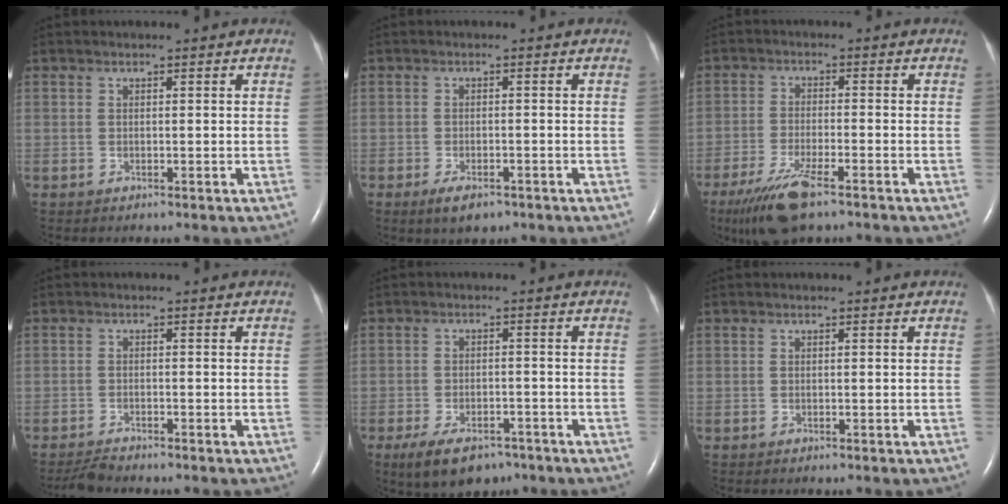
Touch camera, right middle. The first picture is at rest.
{"total": 3.5, "force": [-2.2, 1.4, 2.3], "torque": [-0.046, -0.005, -0.031]}
{"total": 8.8, "force": [-6.0, 1.6, 6.2], "torque": [-0.125, -0.022, -0.103]}
{"total": 2.3, "force": [-2.2, 0.1, 0.6], "torque": [-0.020, -0.013, -0.041]}
{"total": 7.9, "force": [-5.7, 3.6, 4.2], "torque": [-0.077, -0.004, -0.089]}
{"total": 0.0}